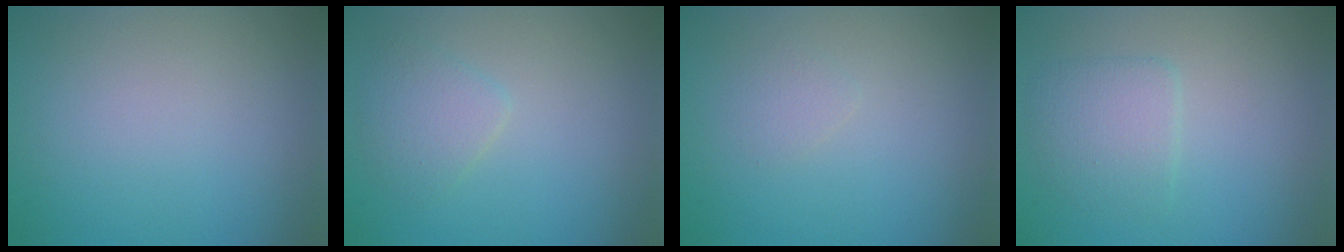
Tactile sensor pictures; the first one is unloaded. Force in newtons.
{"total": 2.1, "press": 2.1, "slide": 0.1}
{"total": 0.8, "press": 0.8, "slide": 0.0}
{"total": 2.5, "press": 2.5, "slide": 0.4}